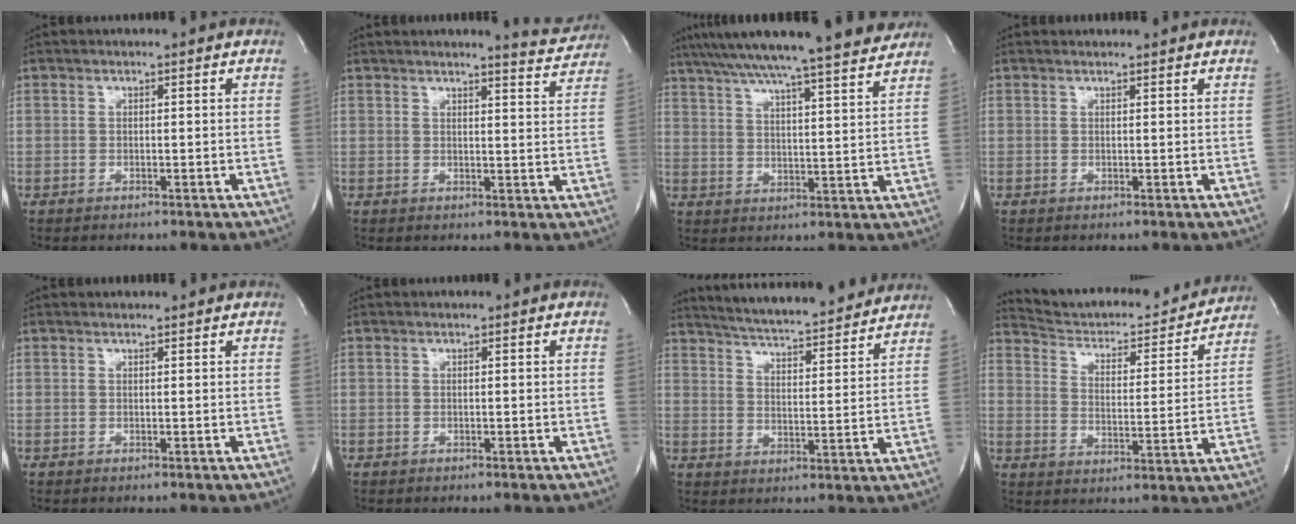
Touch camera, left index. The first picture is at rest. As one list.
[{"total": 5.8, "force": [5.7, 0.1, 0.9], "torque": [-0.015, -0.026, 0.054]}, {"total": 21.5, "force": [19.0, 0.2, 10.1], "torque": [-0.175, 0.000, 0.267]}, {"total": 1.9, "force": [1.9, 0.1, 0.2], "torque": [-0.010, 0.013, 0.026]}, {"total": 1.7, "force": [1.7, 0.1, 0.1], "torque": [-0.009, 0.011, 0.023]}, {"total": 0.0}, {"total": 18.1, "force": [16.9, 1.6, 6.3], "torque": [-0.103, 0.000, 0.235]}, {"total": 18.0, "force": [17.3, 2.9, 4.1], "torque": [-0.054, -0.025, 0.241]}]